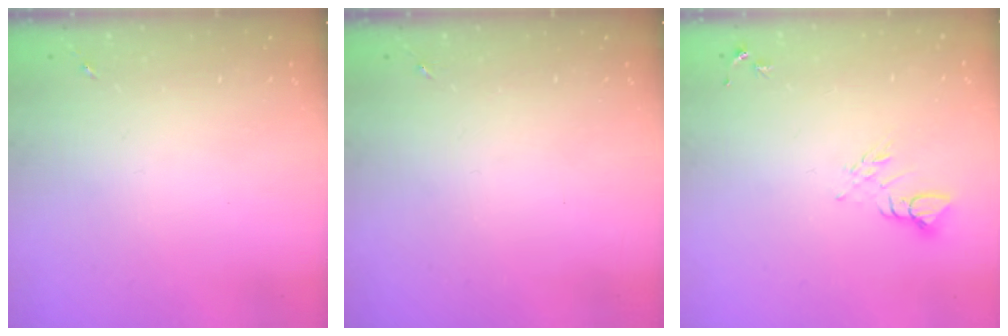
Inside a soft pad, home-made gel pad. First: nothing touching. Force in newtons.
{"total": 0.0}
{"total": 6.6, "press": 6.6, "slide": 0.5}